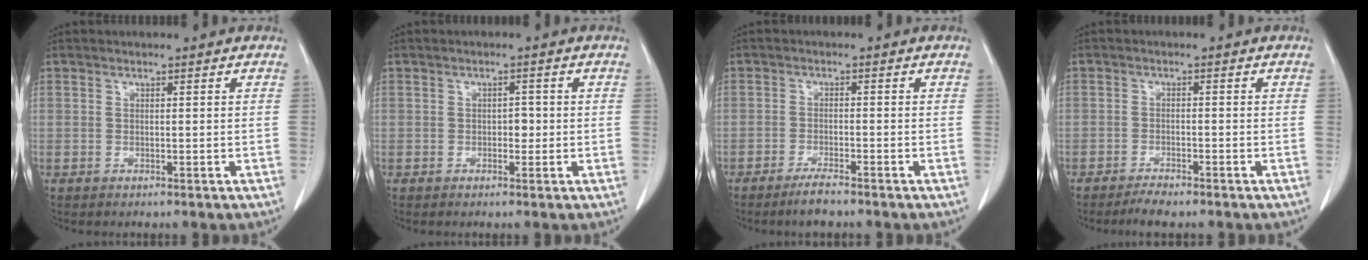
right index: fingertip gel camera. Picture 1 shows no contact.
{"total": 1.5, "force": [-0.2, 1.0, 1.2], "torque": [-0.011, 0.004, -0.003]}
{"total": 3.1, "force": [-2.6, 0.1, 1.8], "torque": [-0.040, -0.006, -0.046]}
{"total": 2.6, "force": [-2.3, 0.3, 1.2], "torque": [-0.026, -0.006, -0.038]}